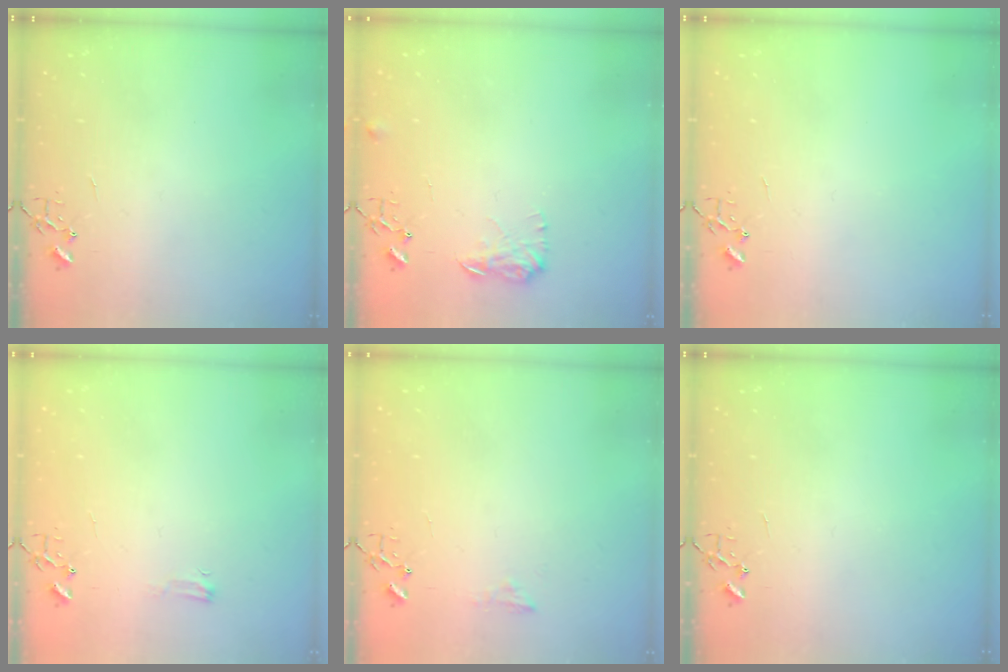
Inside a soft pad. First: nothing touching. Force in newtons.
{"total": 8.2, "press": 8.2, "slide": 0.4}
{"total": 0.0}
{"total": 4.1, "press": 4.1, "slide": 0.6}
{"total": 6.9, "press": 6.8, "slide": 0.7}
{"total": 0.0}